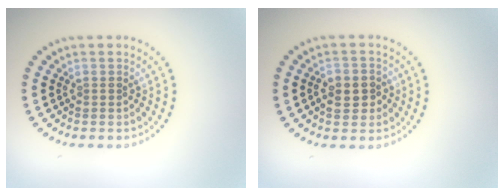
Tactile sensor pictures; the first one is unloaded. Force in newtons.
{"total": 2.8, "press": 2.8, "slide": 0.5}